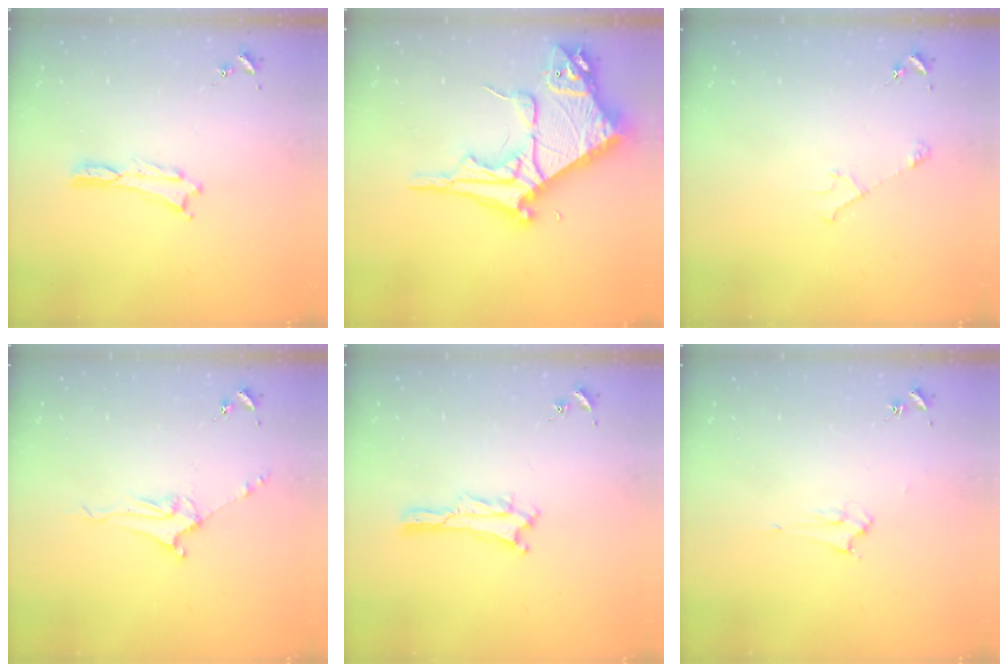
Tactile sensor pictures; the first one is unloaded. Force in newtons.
{"total": 15.7, "press": 15.6, "slide": 1.6}
{"total": 2.9, "press": 2.9, "slide": 0.3}
{"total": 5.1, "press": 5.1, "slide": 0.6}
{"total": 1.3, "press": 1.3, "slide": 0.4}
{"total": 2.1, "press": 2.1, "slide": 0.2}